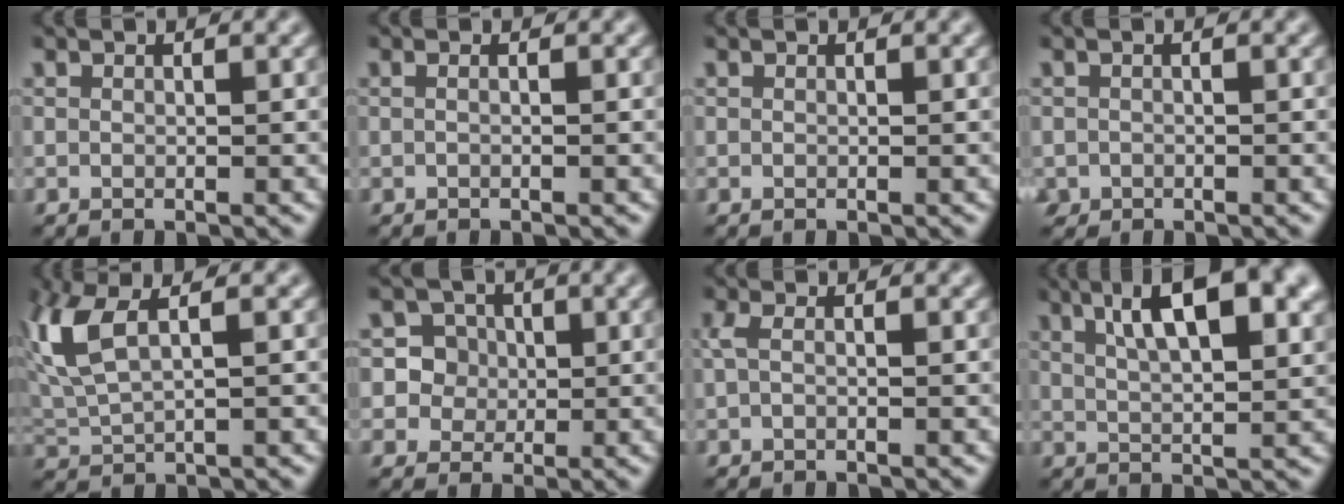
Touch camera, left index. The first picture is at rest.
{"total": 0.9, "force": [0.0, 0.4, 0.8], "torque": [-0.006, -0.010, -0.006]}
{"total": 0.0}
{"total": 0.7, "force": [-0.5, 0.5, -0.1], "torque": [0.000, -0.006, -0.007]}
{"total": 5.5, "force": [2.1, 2.3, 4.6], "torque": [-0.120, 0.007, 0.045]}
{"total": 4.2, "force": [0.8, 3.9, 1.1], "torque": [-0.006, 0.011, 0.013]}
{"total": 1.1, "force": [-0.1, 0.3, 1.0], "torque": [-0.028, 0.000, -0.003]}
{"total": 9.9, "force": [4.6, 3.5, 8.1], "torque": [-0.117, 0.017, 0.069]}